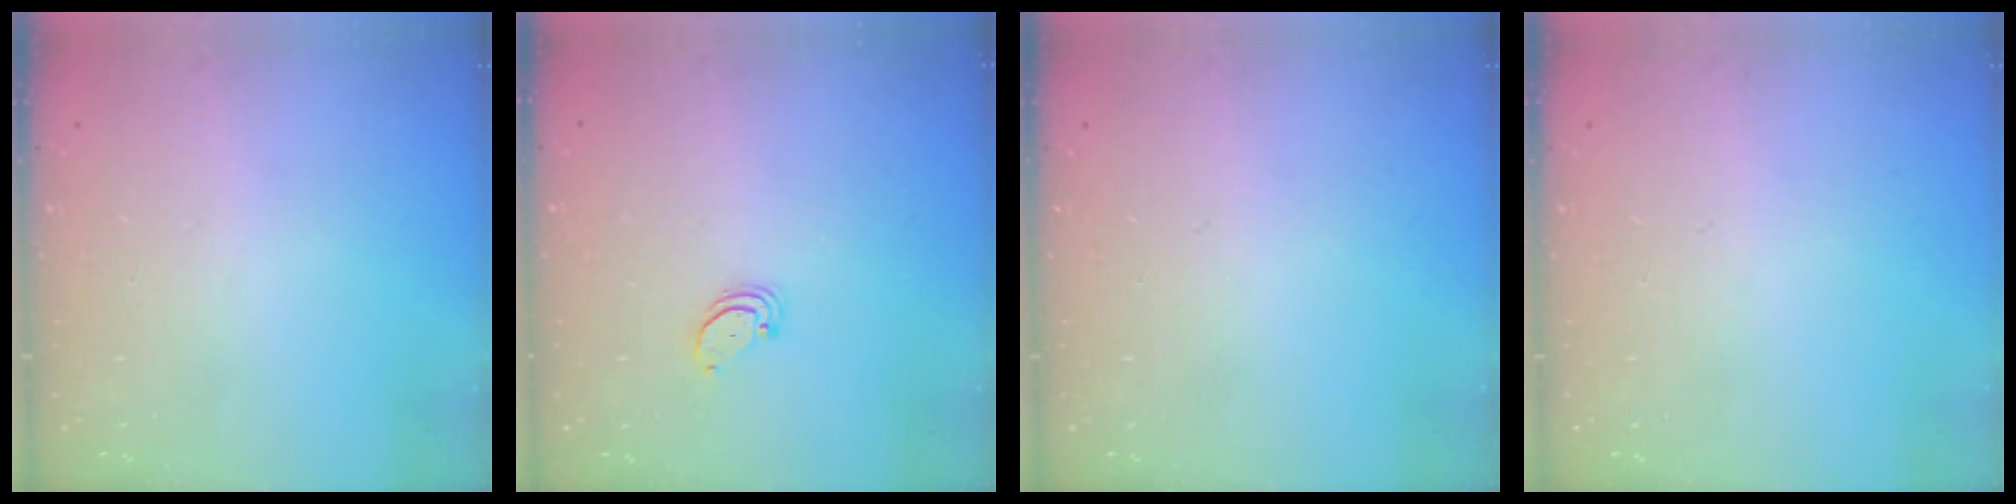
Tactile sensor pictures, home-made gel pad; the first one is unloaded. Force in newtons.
{"total": 2.0, "press": 2.0, "slide": 0.2}
{"total": 0.0}
{"total": 0.0}